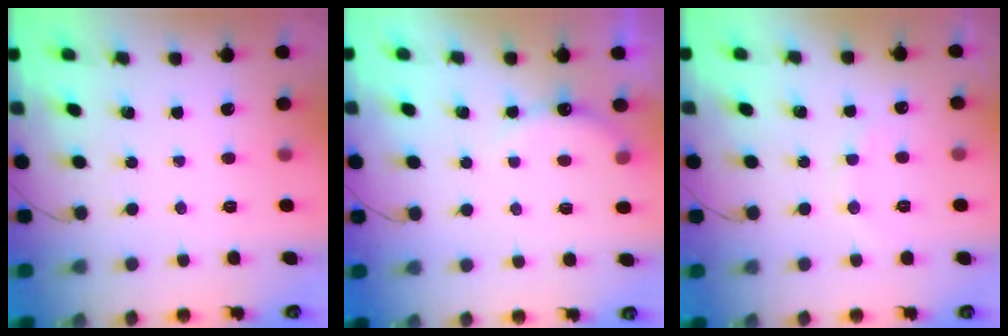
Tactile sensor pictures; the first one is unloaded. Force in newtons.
{"total": 4.9, "press": 4.8, "slide": 0.9}
{"total": 8.7, "press": 8.6, "slide": 1.2}